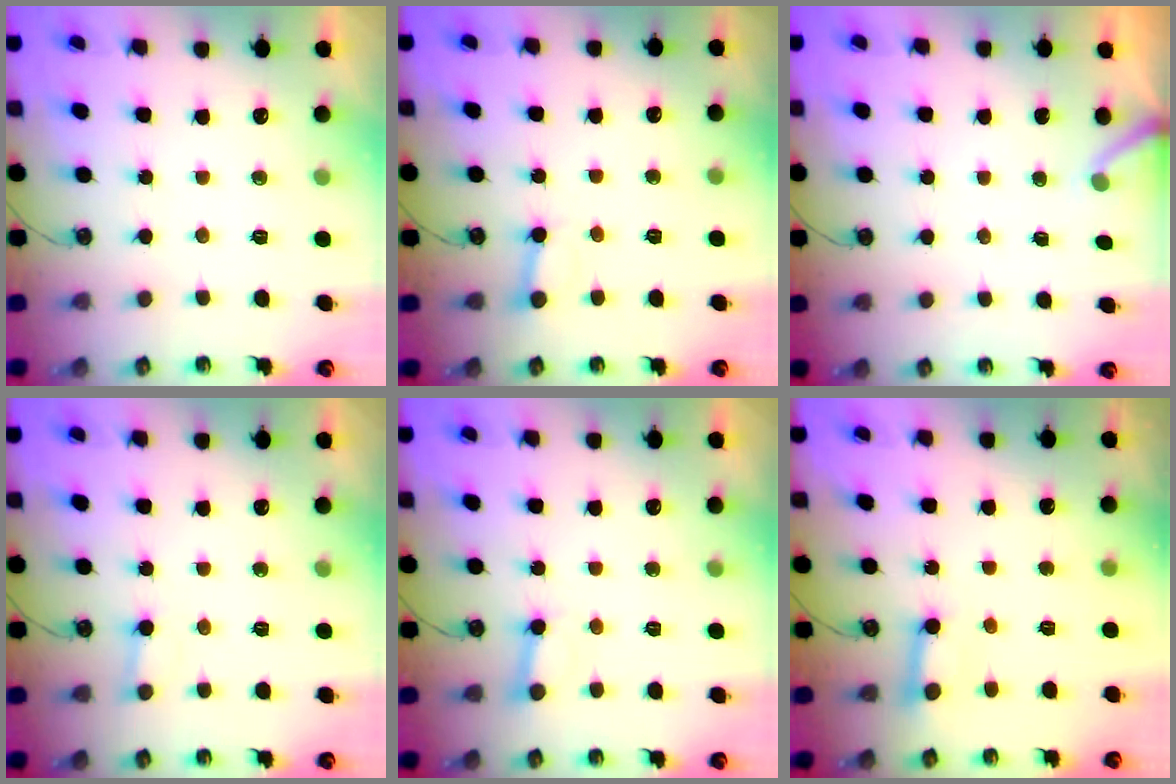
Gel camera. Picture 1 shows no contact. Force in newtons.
{"total": 2.5, "press": 2.5, "slide": 0.1}
{"total": 2.5, "press": 2.5, "slide": 0.2}
{"total": 4.5, "press": 4.4, "slide": 0.5}
{"total": 4.7, "press": 4.6, "slide": 0.9}
{"total": 4.8, "press": 4.8, "slide": 0.4}